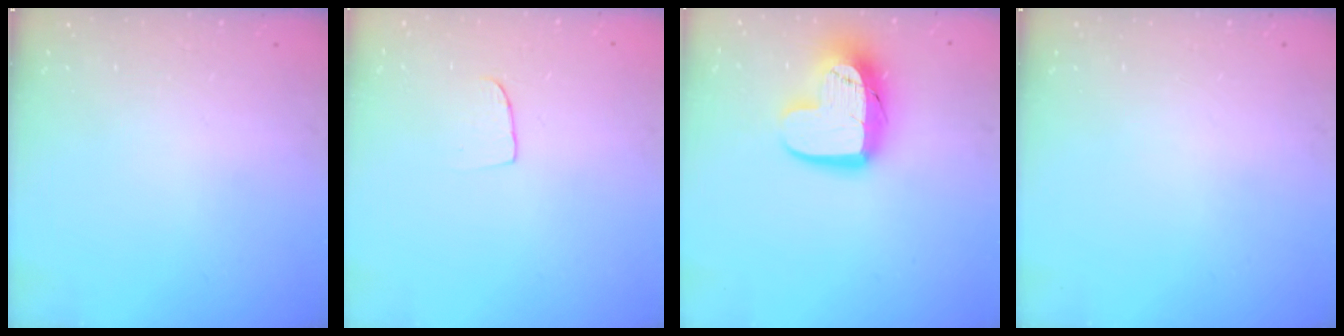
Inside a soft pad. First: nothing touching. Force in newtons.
{"total": 5.5, "press": 5.5, "slide": 0.3}
{"total": 14.3, "press": 14.3, "slide": 1.2}
{"total": 0.0}